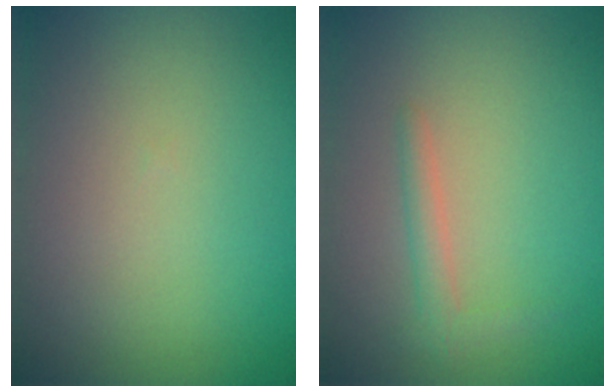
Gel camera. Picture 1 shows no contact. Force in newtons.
{"total": 1.6, "press": 1.6, "slide": 0.1}